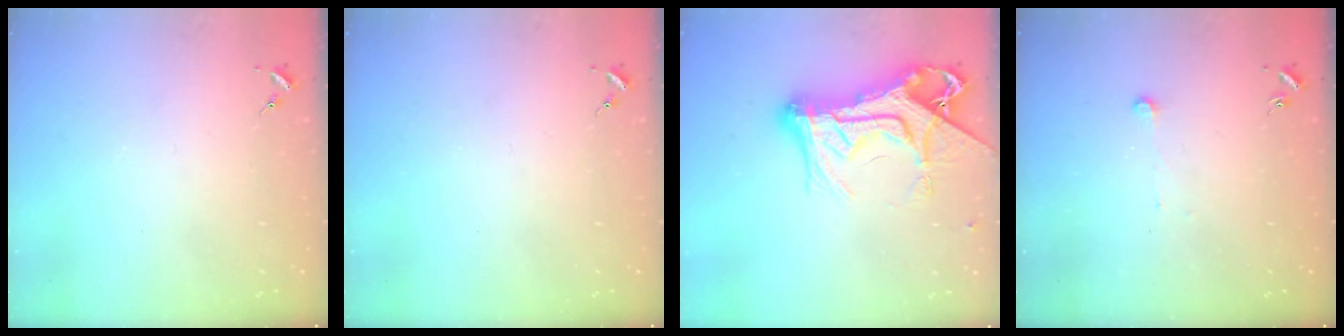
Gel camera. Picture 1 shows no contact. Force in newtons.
{"total": 0.0}
{"total": 21.5, "press": 21.4, "slide": 2.2}
{"total": 3.7, "press": 3.6, "slide": 0.3}